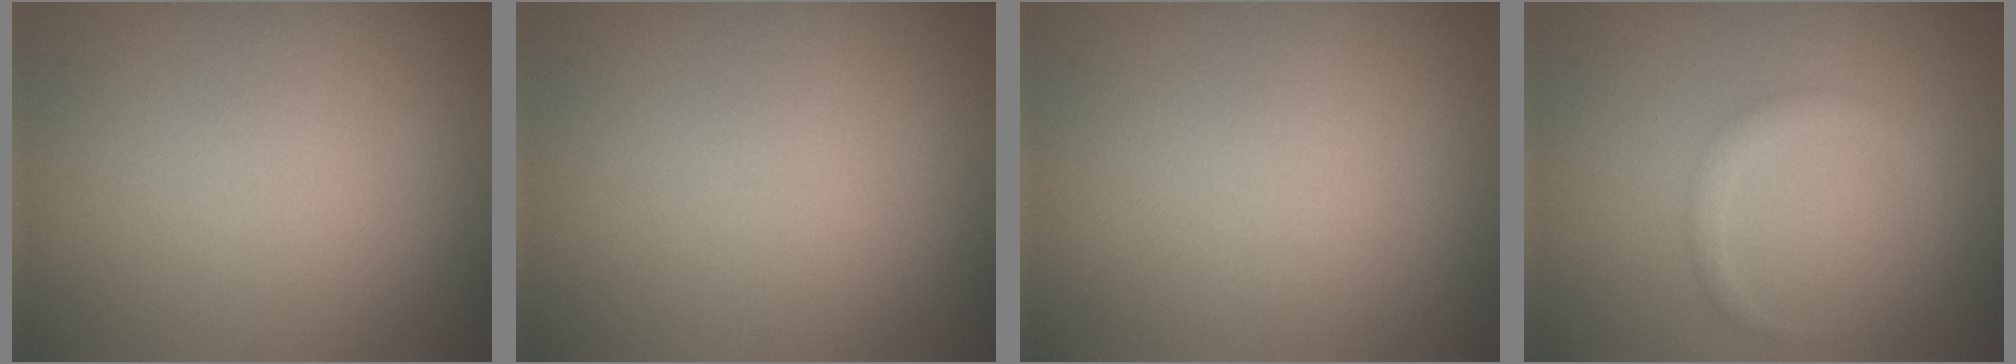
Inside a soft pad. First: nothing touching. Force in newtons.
{"total": 0.0}
{"total": 0.0}
{"total": 1.4, "press": 1.4, "slide": 0.0}